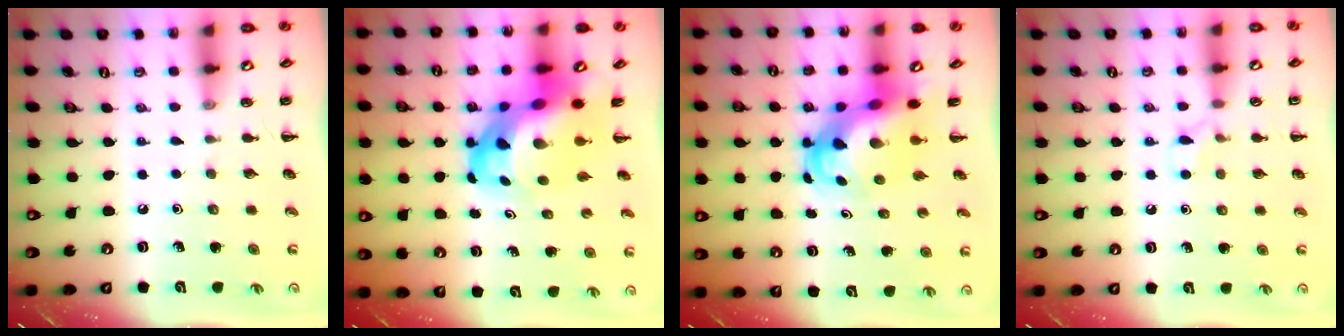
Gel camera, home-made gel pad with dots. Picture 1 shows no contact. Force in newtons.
{"total": 10.0, "press": 9.6, "slide": 2.7}
{"total": 6.9, "press": 6.6, "slide": 2.1}
{"total": 4.8, "press": 4.6, "slide": 1.2}